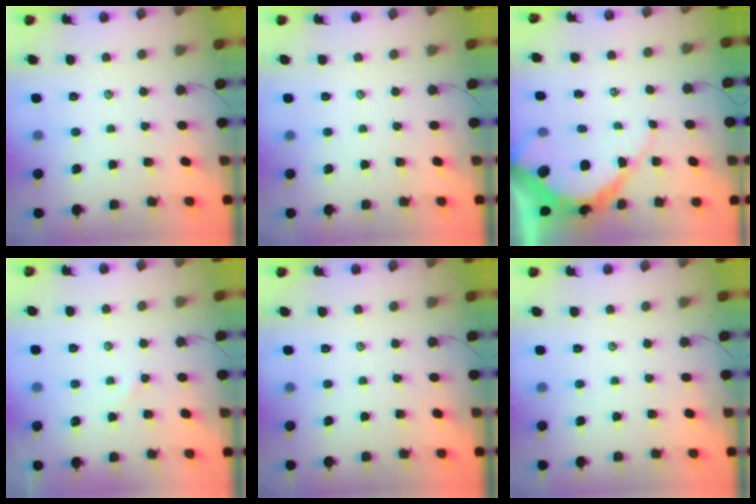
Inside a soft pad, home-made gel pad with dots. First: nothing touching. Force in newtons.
{"total": 0.0}
{"total": 9.9, "press": 9.9, "slide": 0.9}
{"total": 2.5, "press": 2.5, "slide": 0.4}
{"total": 0.0}
{"total": 0.0}